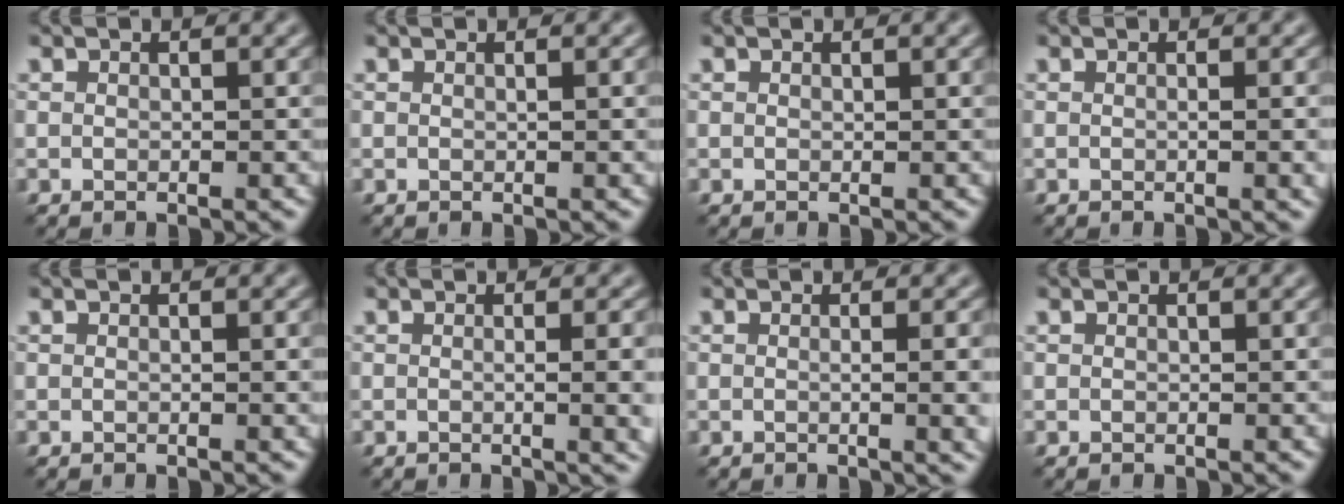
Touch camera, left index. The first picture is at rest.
{"total": 0.9, "force": [0.1, 0.3, 0.8], "torque": [-0.005, 0.003, -0.001]}
{"total": 0.0}
{"total": 1.9, "force": [-0.1, 0.6, 1.8], "torque": [-0.018, -0.001, -0.005]}
{"total": 0.6, "force": [0.0, 0.1, 0.6], "torque": [-0.008, -0.001, -0.001]}
{"total": 4.8, "force": [-0.2, 1.9, 4.4], "torque": [-0.030, 0.004, -0.004]}
{"total": 4.1, "force": [-0.1, 1.6, 3.7], "torque": [-0.026, 0.004, -0.004]}
{"total": 0.0}